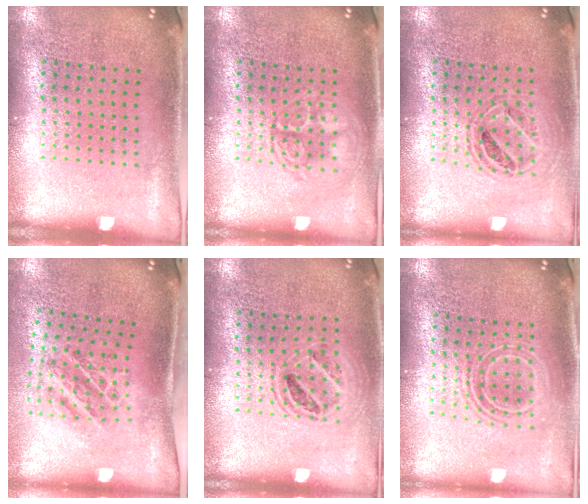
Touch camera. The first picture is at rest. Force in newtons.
{"total": 2.5, "press": 2.4, "slide": 0.3}
{"total": 0.8, "press": 0.8, "slide": 0.0}
{"total": 1.3, "press": 1.1, "slide": 0.6}
{"total": 1.4, "press": 1.3, "slide": 0.5}
{"total": 1.8, "press": 1.3, "slide": 1.2}